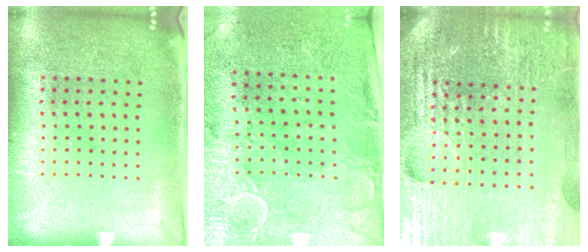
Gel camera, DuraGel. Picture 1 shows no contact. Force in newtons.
{"total": 2.9, "press": 2.5, "slide": 1.5}
{"total": 5.7, "press": 5.2, "slide": 2.5}